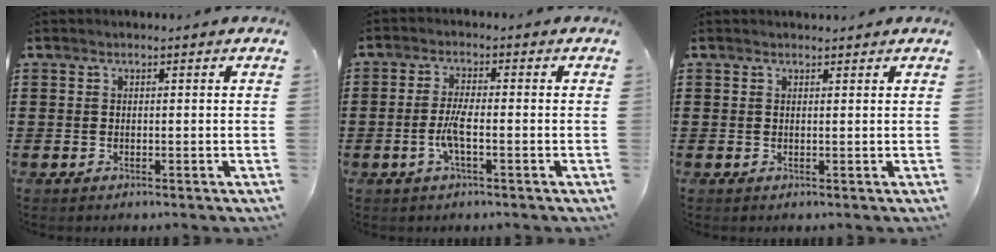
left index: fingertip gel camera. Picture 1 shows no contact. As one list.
[{"total": 4.0, "force": [-1.4, 0.8, 3.7], "torque": [-0.087, -0.004, -0.032]}, {"total": 0.8, "force": [0.8, 0.0, 0.2], "torque": [-0.007, -0.001, 0.016]}]